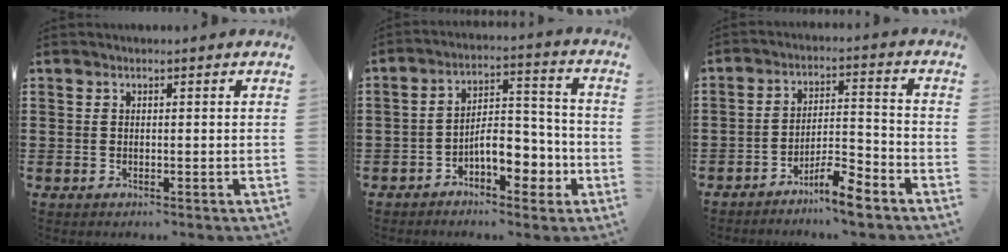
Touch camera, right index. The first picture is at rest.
{"total": 7.6, "force": [-3.3, 4.0, 5.6], "torque": [-0.078, 0.008, -0.062]}
{"total": 6.5, "force": [-5.5, 1.0, 3.3], "torque": [-0.053, 0.009, -0.100]}